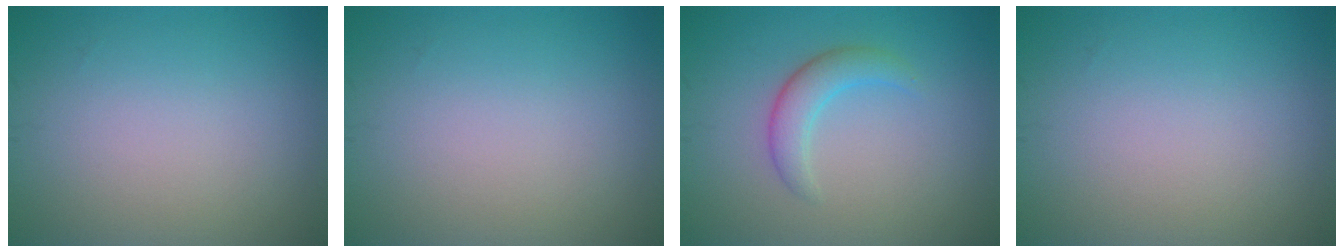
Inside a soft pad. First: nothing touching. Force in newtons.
{"total": 0.0}
{"total": 2.6, "press": 2.6, "slide": 0.2}
{"total": 0.0}